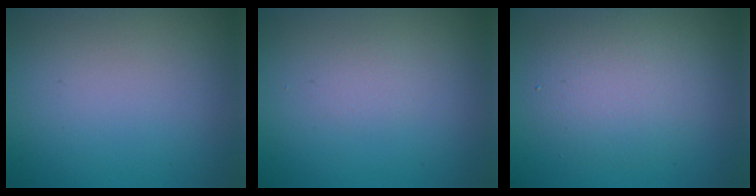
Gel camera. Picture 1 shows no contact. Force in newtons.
{"total": 0.7, "press": 0.7, "slide": 0.1}
{"total": 4.4, "press": 4.4, "slide": 0.3}